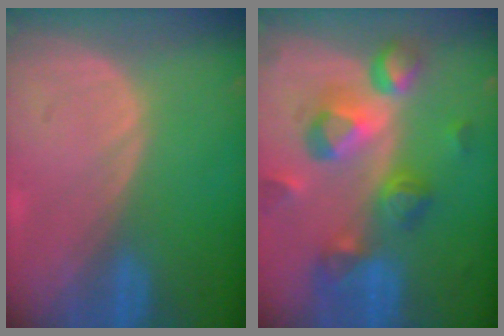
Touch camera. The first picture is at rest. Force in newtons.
{"total": 10.3, "press": 9.3, "slide": 4.6}